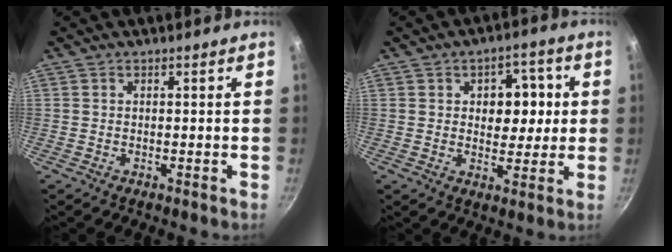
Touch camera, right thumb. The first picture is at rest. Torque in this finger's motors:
{"motor_torque": [-0.16, 0.36, 0.03, 0.07, 0.13]}